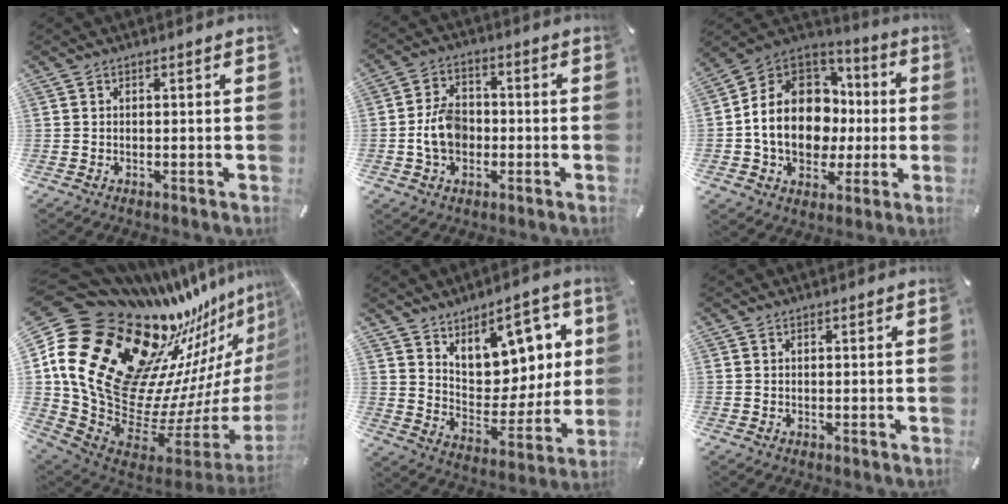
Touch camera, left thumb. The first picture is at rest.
{"total": 8.1, "force": [-1.5, 6.2, 5.0], "torque": [-0.092, 0.008, -0.030]}
{"total": 17.0, "force": [-1.0, 13.9, 9.8], "torque": [-0.198, 0.001, -0.012]}
{"total": 28.4, "force": [16.1, 17.5, 15.5], "torque": [-0.203, -0.206, 0.355]}
{"total": 12.8, "force": [8.3, 8.2, 5.3], "torque": [-0.068, -0.080, 0.154]}
{"total": 0.0}